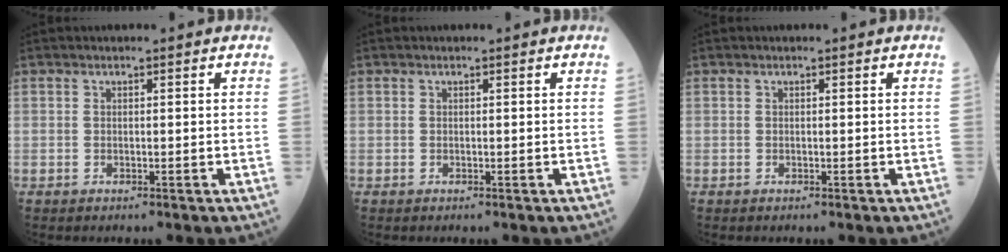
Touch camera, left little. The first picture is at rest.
{"total": 0.0}
{"total": 0.0}